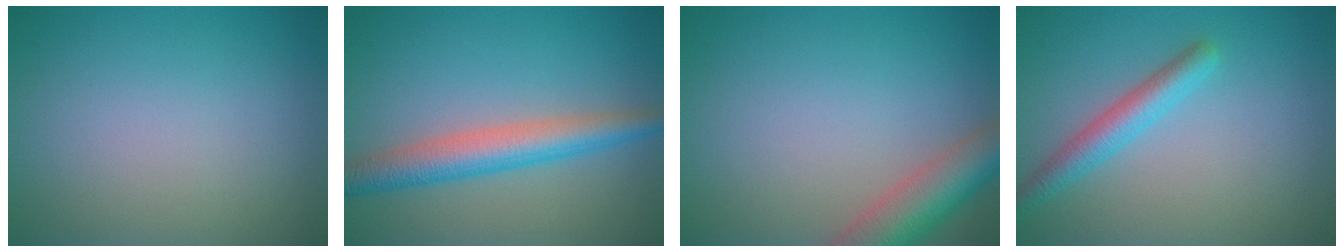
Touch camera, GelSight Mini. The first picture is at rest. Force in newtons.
{"total": 4.7, "press": 4.7, "slide": 0.1}
{"total": 5.6, "press": 5.6, "slide": 0.3}
{"total": 2.9, "press": 2.9, "slide": 0.1}